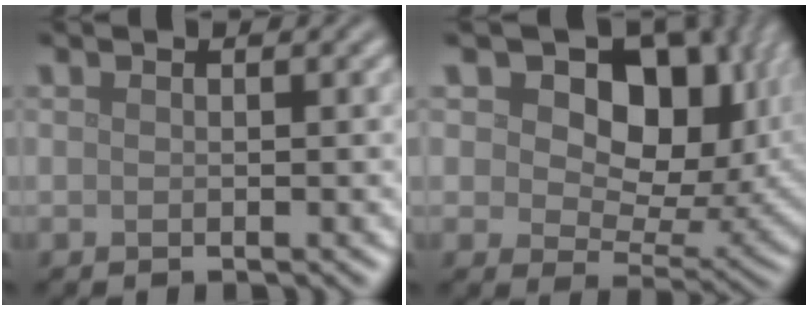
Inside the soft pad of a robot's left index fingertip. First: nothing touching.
{"total": 13.0, "force": [5.0, 7.9, 9.1], "torque": [-0.119, 0.005, 0.073]}